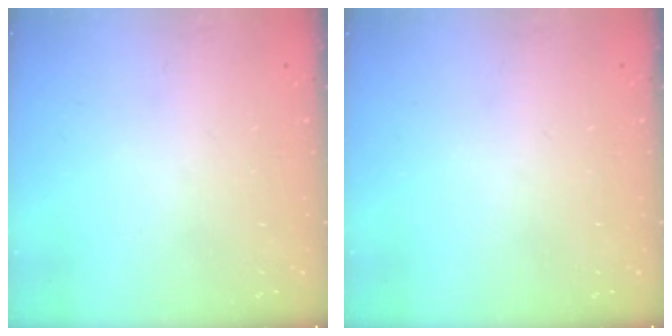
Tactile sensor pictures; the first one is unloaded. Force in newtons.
{"total": 0.0}